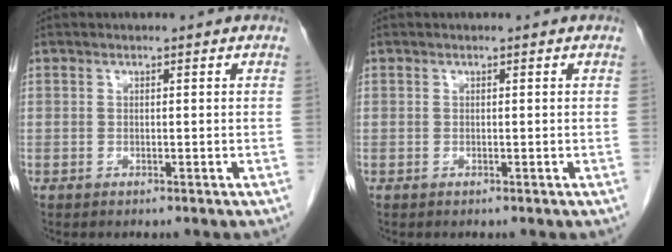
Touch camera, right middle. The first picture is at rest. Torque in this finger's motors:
{"motor_torque": [0.00, 0.00, 0.00, -0.01]}